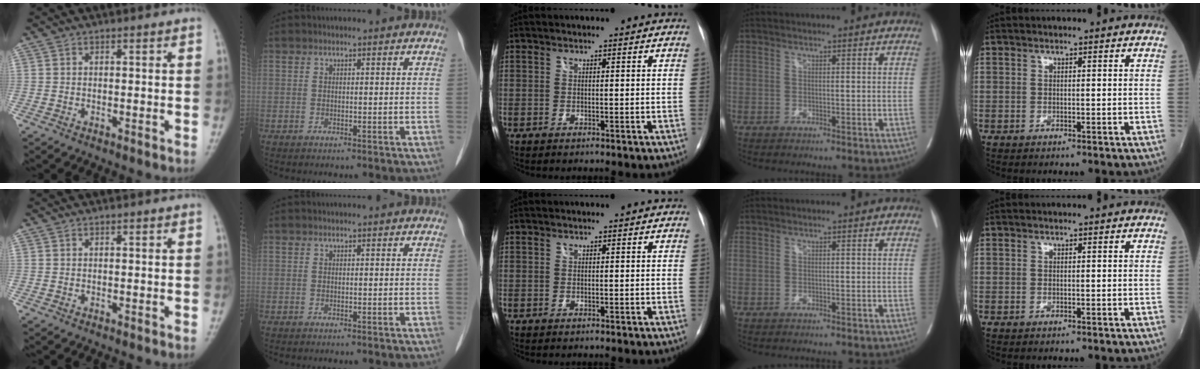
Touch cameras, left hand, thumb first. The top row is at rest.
{}